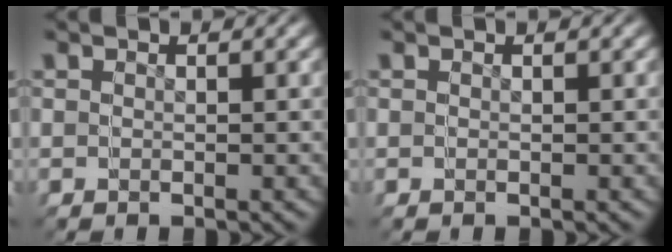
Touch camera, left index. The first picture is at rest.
{"total": 0.0}